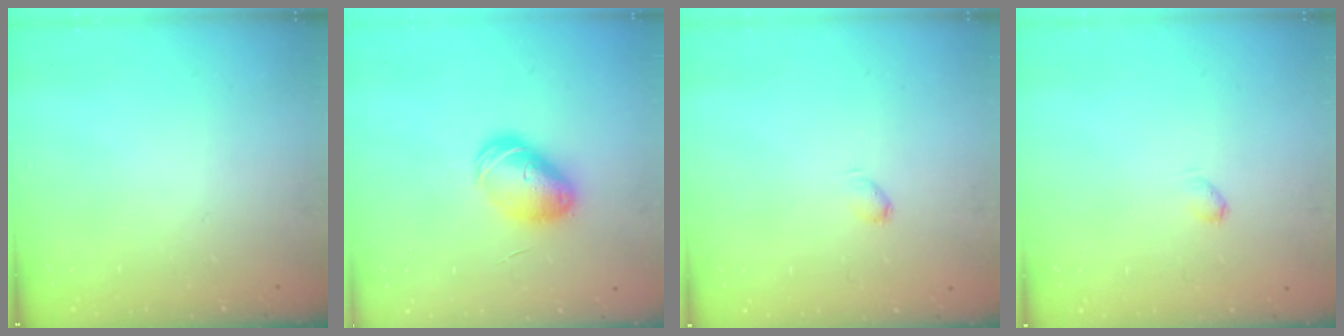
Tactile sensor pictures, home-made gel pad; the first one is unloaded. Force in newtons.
{"total": 9.3, "press": 9.2, "slide": 1.6}
{"total": 2.3, "press": 2.3, "slide": 0.4}
{"total": 2.2, "press": 2.2, "slide": 0.4}